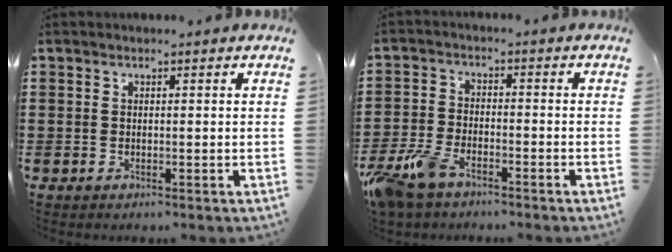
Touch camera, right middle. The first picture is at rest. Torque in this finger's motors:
{"motor_torque": [1.14, -1.00, 0.52, 0.07]}